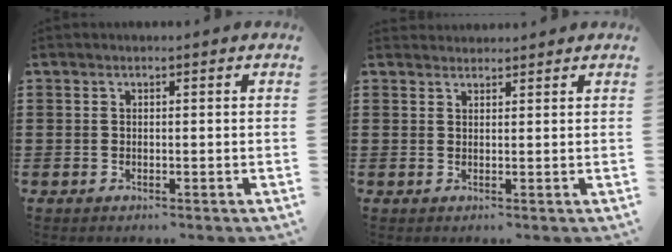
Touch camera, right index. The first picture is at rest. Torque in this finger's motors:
{"motor_torque": [0.71, 0.84, -0.32, -0.05]}